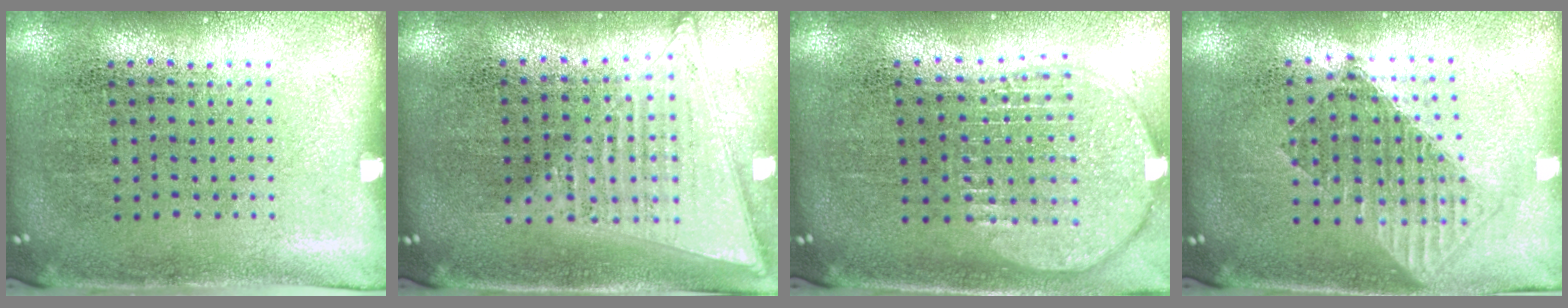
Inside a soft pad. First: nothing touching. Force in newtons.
{"total": 1.4, "press": 1.4, "slide": 0.1}
{"total": 2.0, "press": 1.7, "slide": 1.1}
{"total": 1.5, "press": 1.3, "slide": 0.7}